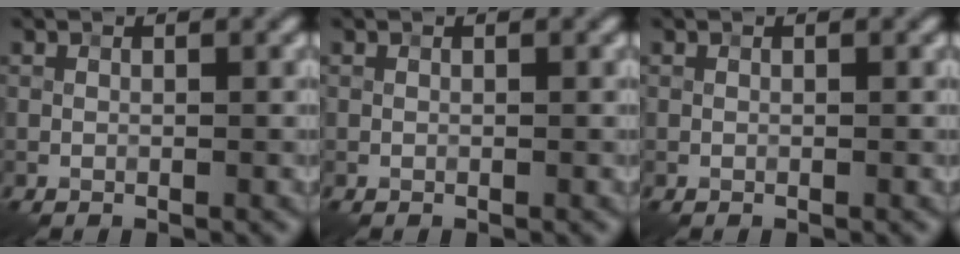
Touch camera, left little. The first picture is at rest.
{"total": 0.0}
{"total": 0.0}